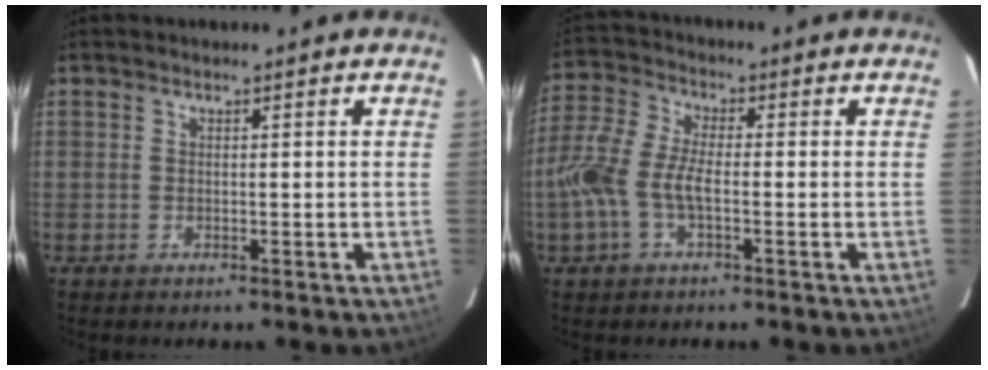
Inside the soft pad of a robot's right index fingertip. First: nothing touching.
{"total": 9.0, "force": [-2.2, 3.6, 7.9], "torque": [-0.185, 0.010, -0.049]}